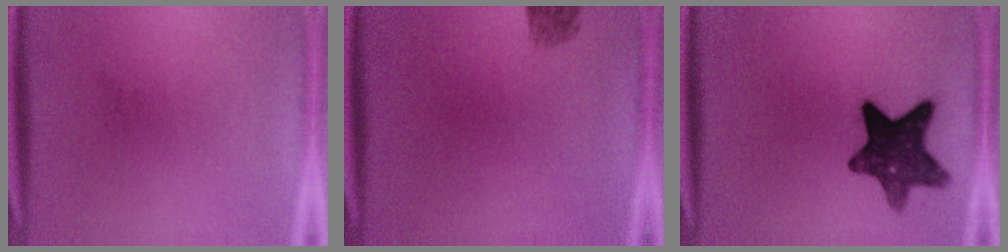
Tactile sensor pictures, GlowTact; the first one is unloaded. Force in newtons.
{"total": 1.4}
{"total": 12.1}